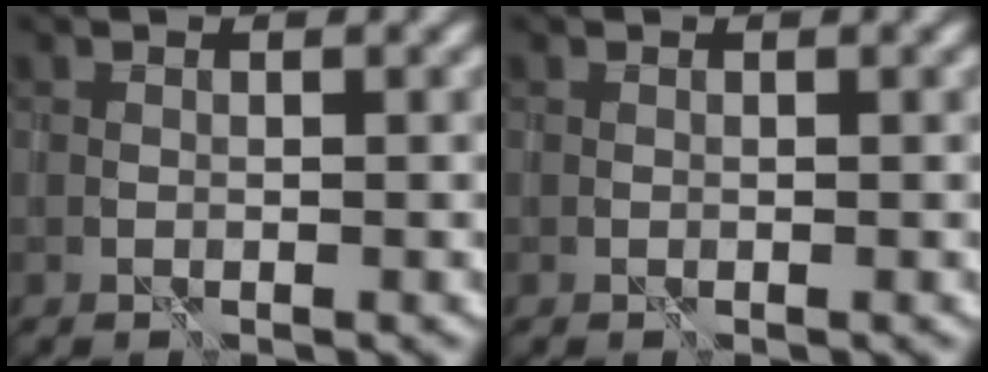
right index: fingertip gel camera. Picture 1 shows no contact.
{"total": 0.0}